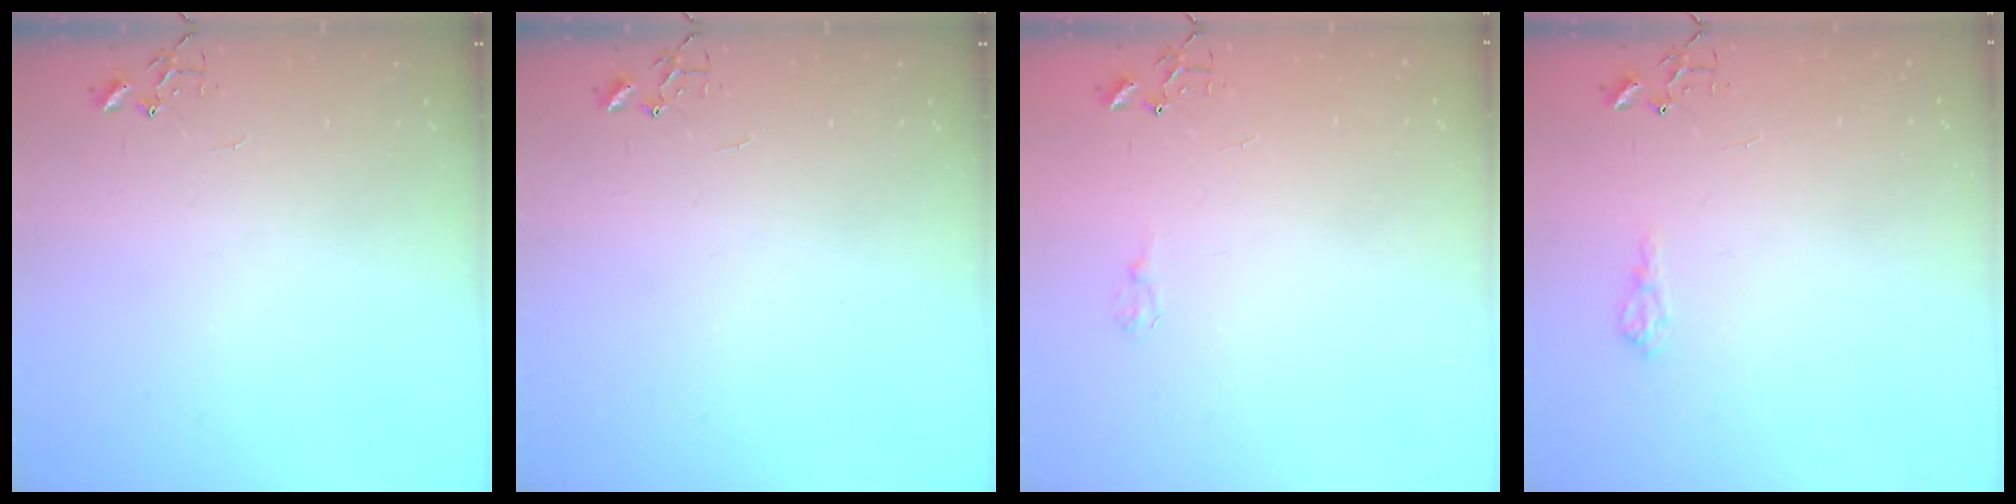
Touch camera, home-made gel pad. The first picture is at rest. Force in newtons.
{"total": 0.0}
{"total": 6.0, "press": 5.9, "slide": 0.7}
{"total": 6.7, "press": 6.7, "slide": 0.9}